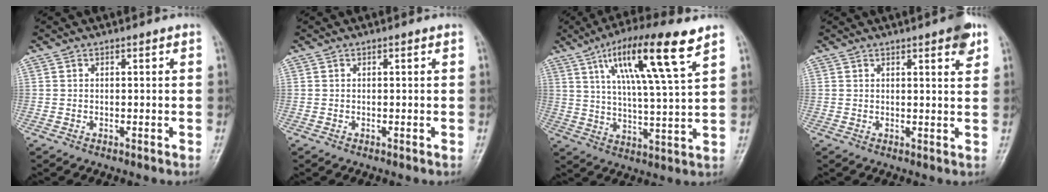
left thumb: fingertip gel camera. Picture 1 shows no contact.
{"total": 0.0}
{"total": 16.2, "force": [8.4, 2.2, 13.6], "torque": [-0.233, -0.025, 0.144]}
{"total": 4.5, "force": [2.6, 1.0, 3.5], "torque": [-0.039, -0.010, 0.029]}